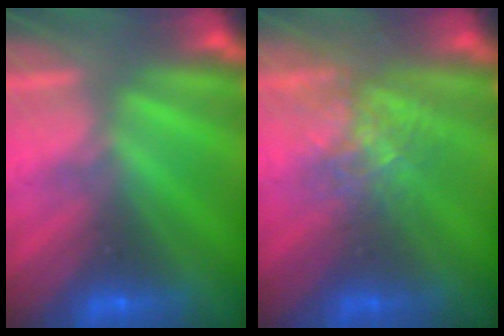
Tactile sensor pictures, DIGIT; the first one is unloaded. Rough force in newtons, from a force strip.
{"total": 2.6}